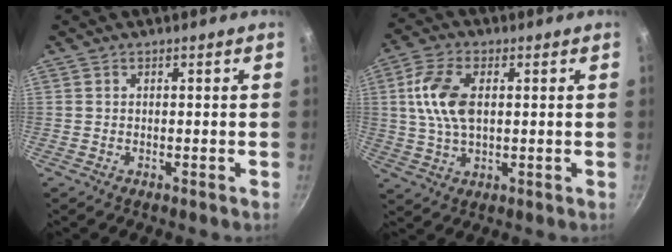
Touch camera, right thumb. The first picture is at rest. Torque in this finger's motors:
{"motor_torque": [1.33, 1.42, 1.36, 0.08, 0.46]}